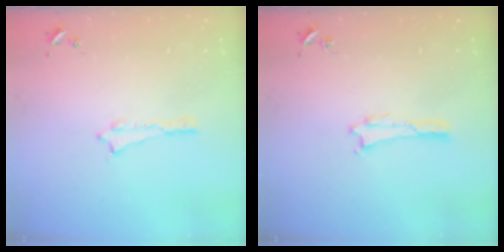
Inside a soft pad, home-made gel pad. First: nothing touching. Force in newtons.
{"total": 0.0}